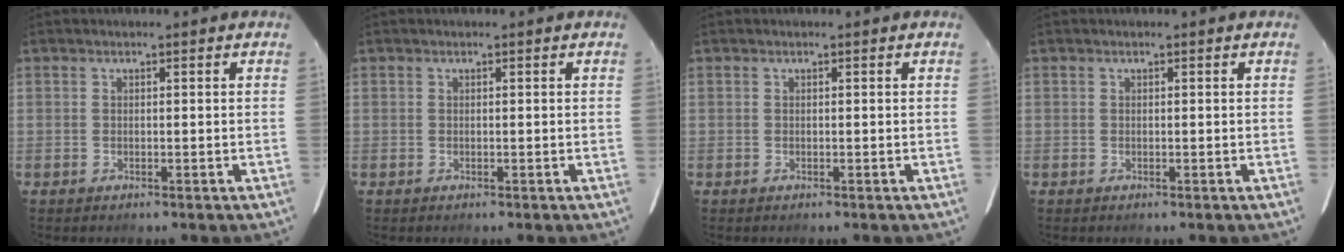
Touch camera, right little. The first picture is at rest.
{"total": 0.0}
{"total": 0.0}
{"total": 0.0}